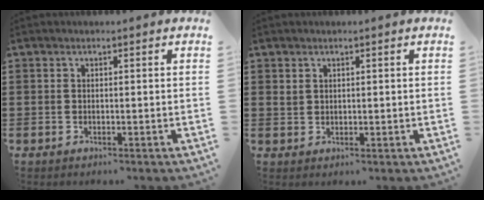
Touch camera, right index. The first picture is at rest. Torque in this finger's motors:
{"motor_torque": [0.12, 0.03, 0.03, 0.00]}